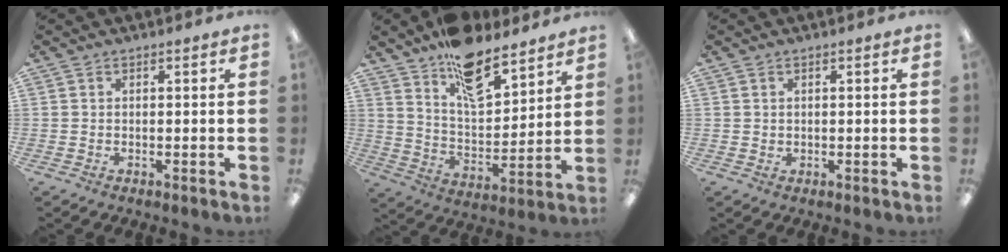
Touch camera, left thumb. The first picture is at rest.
{"total": 14.6, "force": [11.1, 6.1, 7.4], "torque": [-0.114, -0.069, 0.196]}
{"total": 1.1, "force": [0.5, 0.6, 0.7], "torque": [-0.016, 0.003, 0.009]}